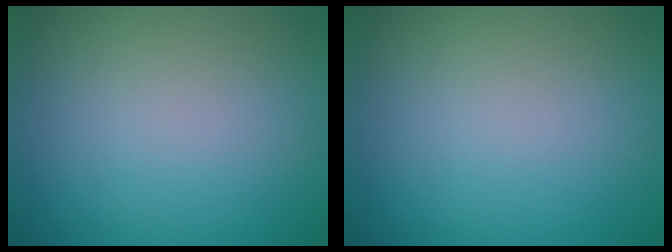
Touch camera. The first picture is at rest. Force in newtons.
{"total": 0.0}